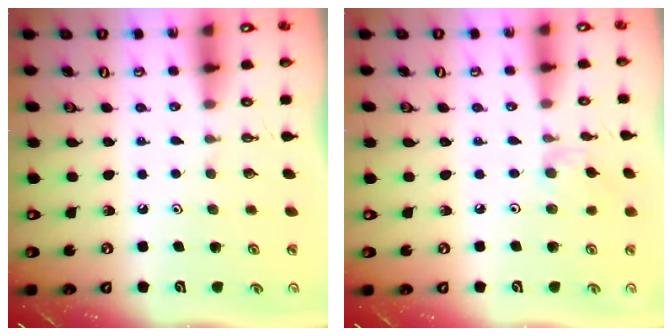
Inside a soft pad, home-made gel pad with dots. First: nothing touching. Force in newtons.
{"total": 3.5, "press": 3.4, "slide": 0.6}